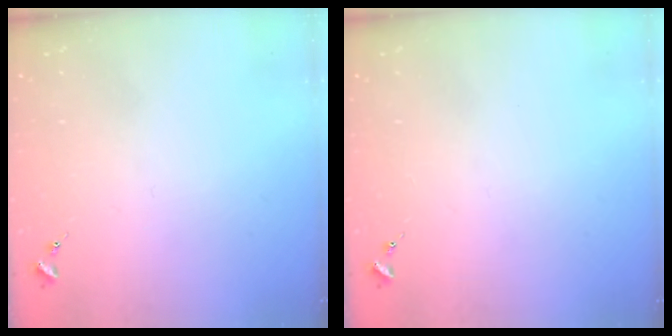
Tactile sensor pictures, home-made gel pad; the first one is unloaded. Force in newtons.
{"total": 0.0}